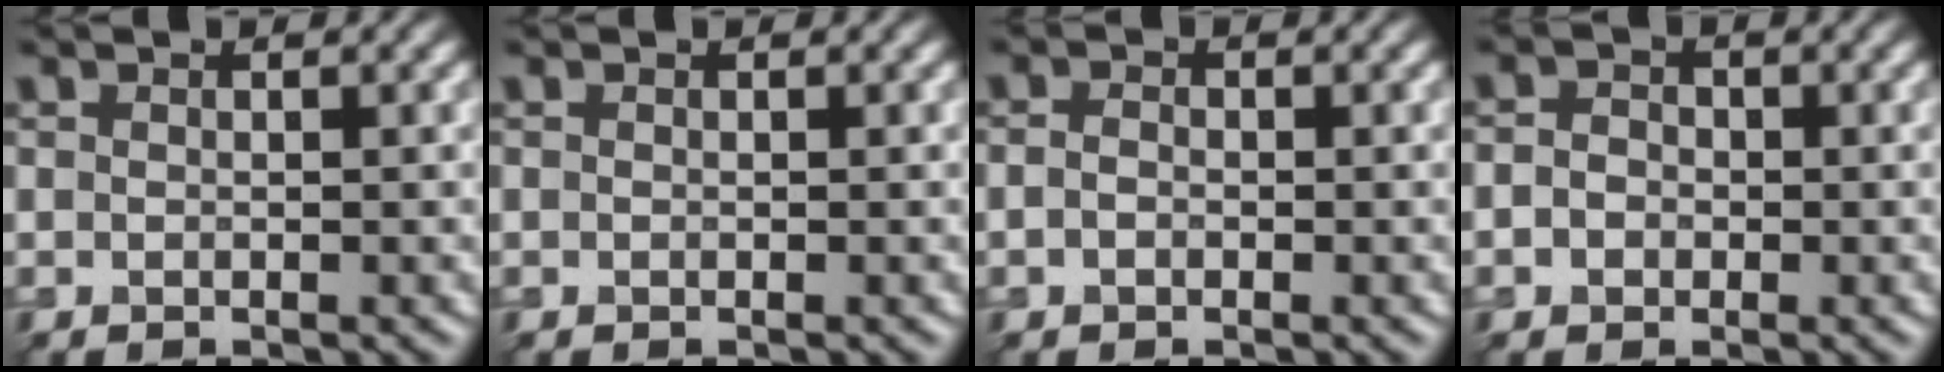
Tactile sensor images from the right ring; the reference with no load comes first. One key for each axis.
{"total": 0.0}
{"total": 1.1, "fx": -0.4, "fy": 0.8, "fz": 0.7, "tx": -0.016, "ty": -0.001, "tz": -0.013}
{"total": 2.1, "fx": -0.2, "fy": 1.8, "fz": 1.0, "tx": -0.006, "ty": 0.006, "tz": -0.021}